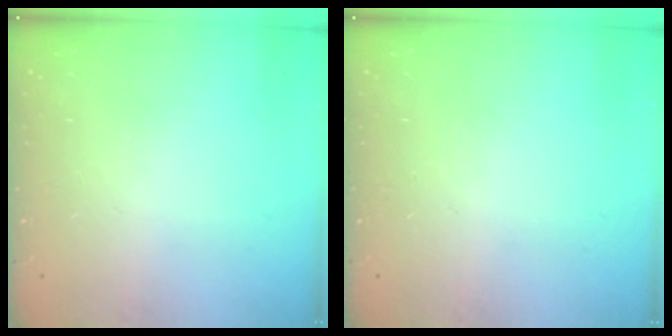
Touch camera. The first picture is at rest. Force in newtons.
{"total": 0.0}